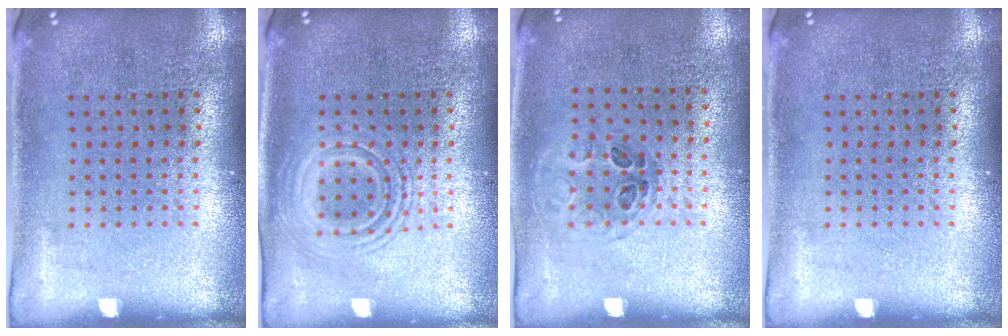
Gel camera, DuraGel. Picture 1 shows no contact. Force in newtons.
{"total": 1.9, "press": 1.9, "slide": 0.3}
{"total": 1.0, "press": 0.7, "slide": 0.7}
{"total": 0.0}